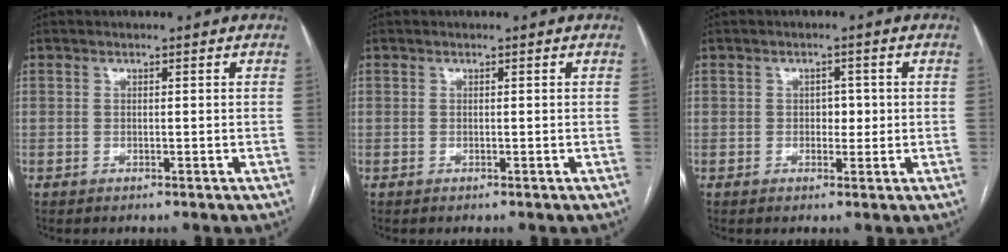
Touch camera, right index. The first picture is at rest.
{"total": 0.0}
{"total": 2.3, "force": [0.0, 1.5, 1.7], "torque": [-0.018, 0.003, -0.001]}